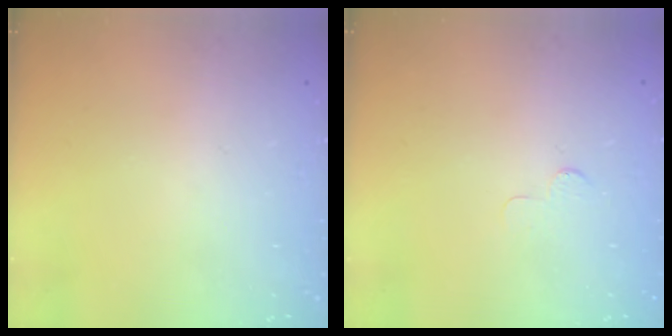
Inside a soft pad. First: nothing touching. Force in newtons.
{"total": 2.1, "press": 2.1, "slide": 0.2}